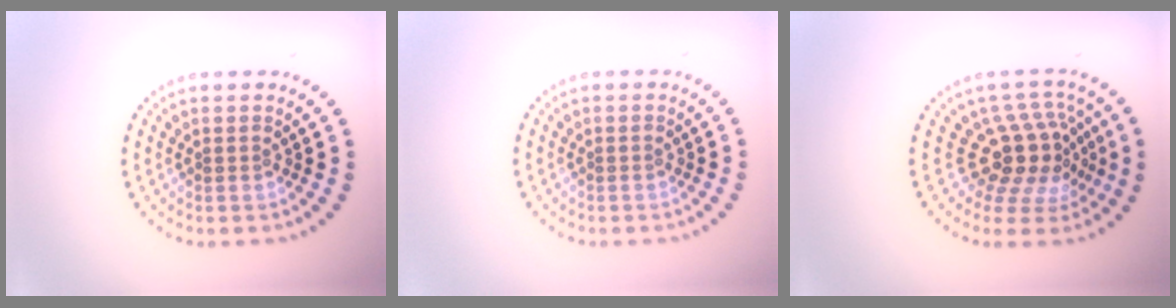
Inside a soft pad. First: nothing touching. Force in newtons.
{"total": 0.0}
{"total": 4.9, "press": 3.6, "slide": 3.3}